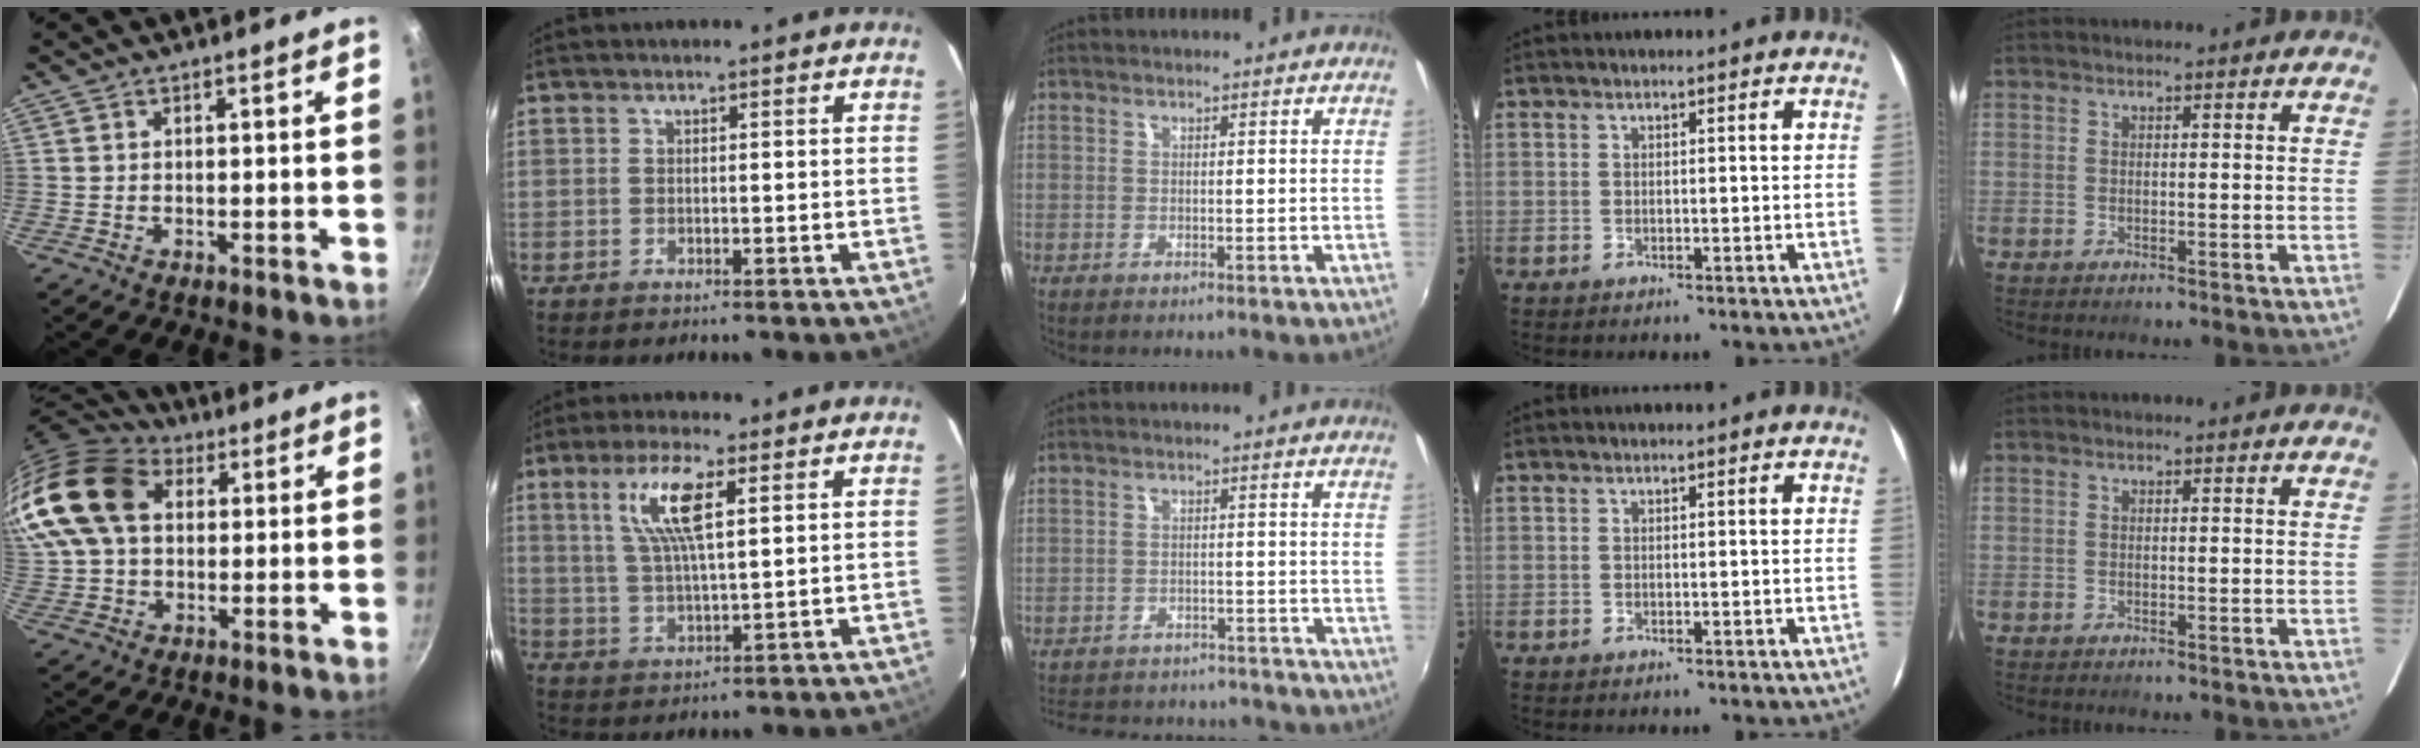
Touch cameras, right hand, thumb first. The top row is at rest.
{"thumb": {"total": 19.6, "force": [5.0, 13.9, 13.0], "torque": [-0.262, 0.021, 0.081]}, "index": {"total": 9.5, "force": [3.7, 2.2, 8.5], "torque": [-0.168, 0.007, 0.075]}, "middle": {"total": 19.5, "force": [-17.0, 6.8, 6.6], "torque": [-0.147, 0.024, -0.214]}}